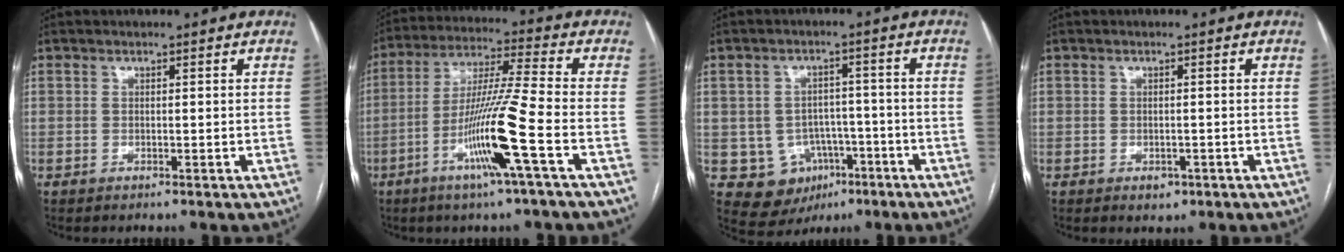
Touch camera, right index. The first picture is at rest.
{"total": 13.1, "force": [-5.0, -1.5, 12.0], "torque": [-0.235, -0.010, -0.099]}
{"total": 8.4, "force": [-3.0, 7.4, 2.5], "torque": [-0.034, 0.018, -0.030]}
{"total": 1.8, "force": [-0.8, 1.4, 0.8], "torque": [-0.007, 0.002, -0.003]}